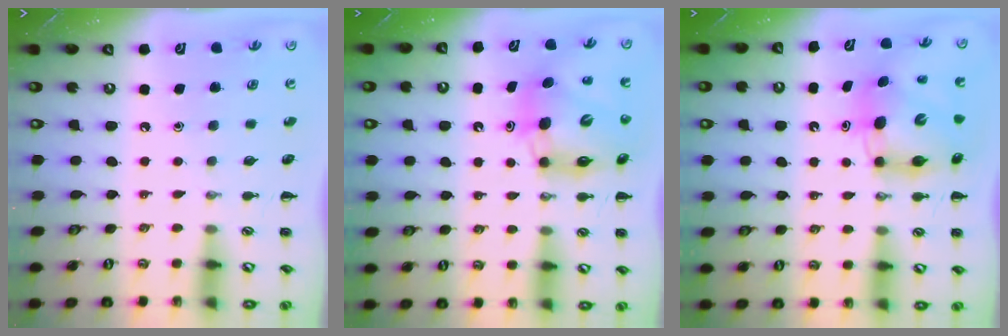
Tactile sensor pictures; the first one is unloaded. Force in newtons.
{"total": 11.9, "press": 11.4, "slide": 3.5}
{"total": 8.3, "press": 8.0, "slide": 2.3}